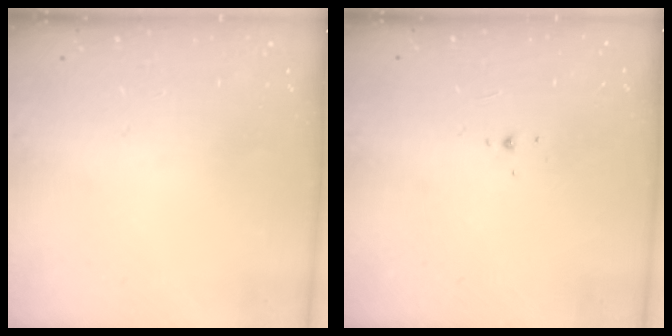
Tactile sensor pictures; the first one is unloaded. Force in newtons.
{"total": 2.0, "press": 1.9, "slide": 0.8}